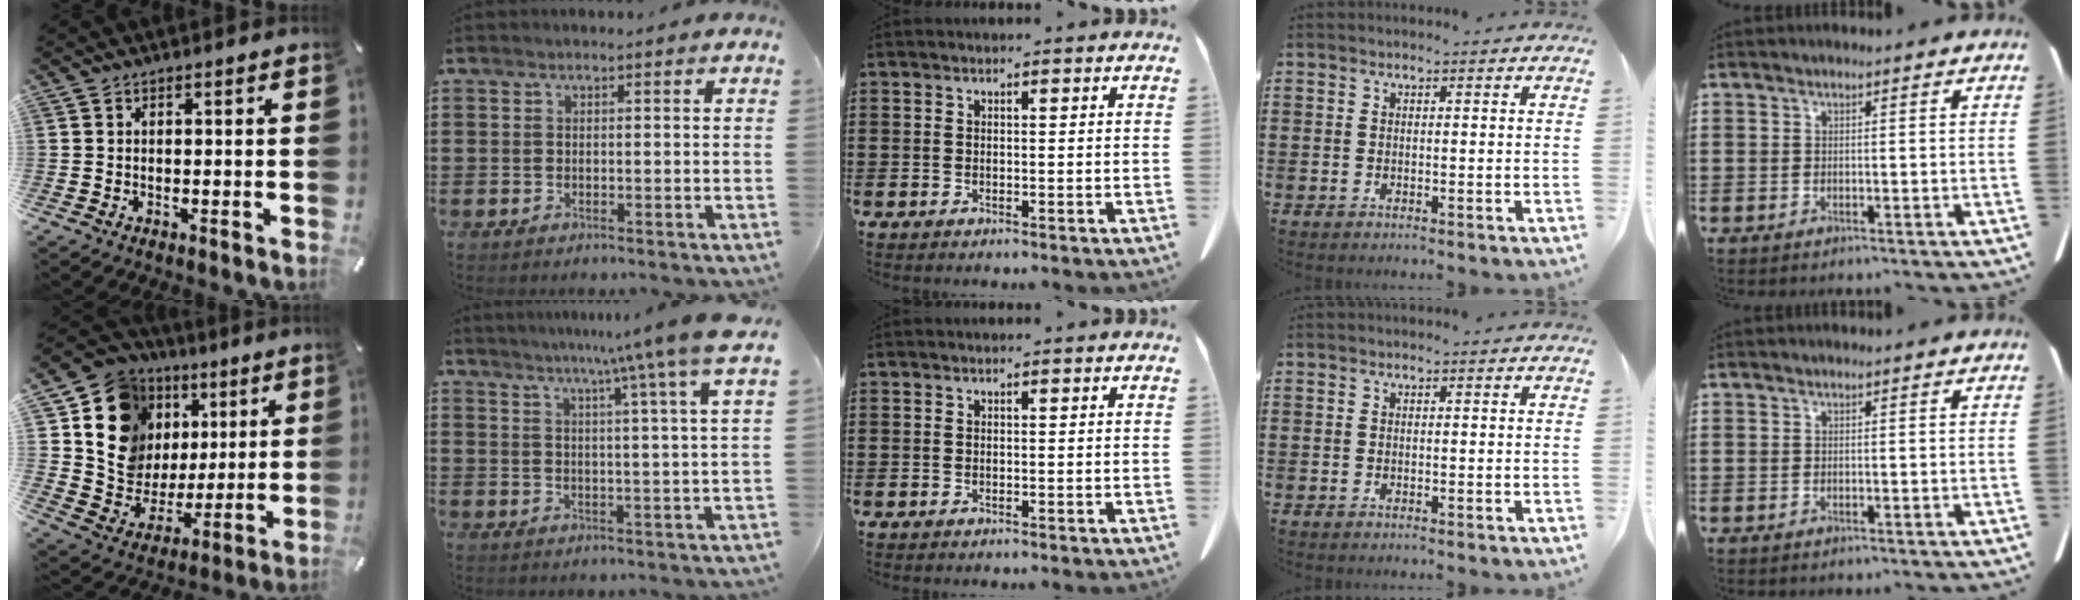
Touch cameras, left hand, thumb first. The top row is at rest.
{"thumb": {"total": 14.4, "force": [5.7, 12.8, 3.4], "torque": [-0.067, -0.042, 0.118]}, "index": {"total": 8.3, "force": [5.7, -1.8, 5.7], "torque": [-0.113, -0.027, 0.087]}}